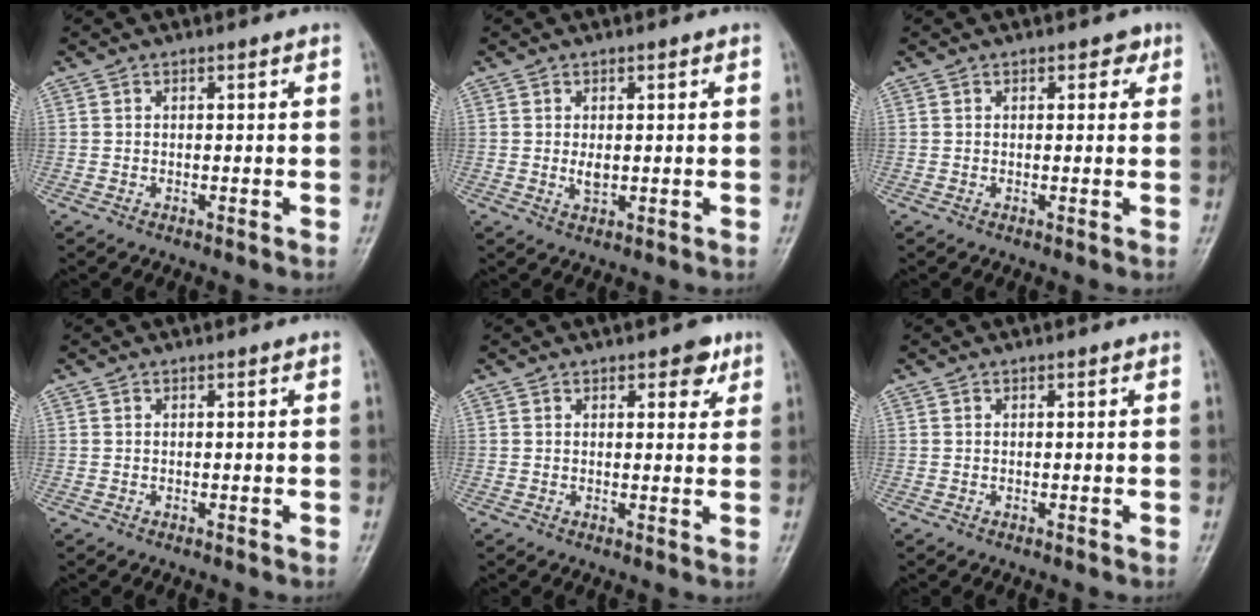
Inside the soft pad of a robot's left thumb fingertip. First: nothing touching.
{"total": 2.5, "force": [0.2, 1.6, 2.0], "torque": [-0.025, -0.006, 0.005]}
{"total": 2.1, "force": [1.0, 1.4, 1.2], "torque": [0.005, -0.001, 0.009]}
{"total": 0.0}
{"total": 4.2, "force": [2.3, 2.3, 2.6], "torque": [-0.009, -0.008, 0.025]}
{"total": 0.0}